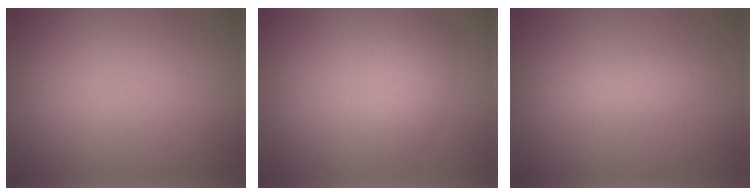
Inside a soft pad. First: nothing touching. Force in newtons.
{"total": 2.0, "press": 2.0, "slide": 0.1}
{"total": 1.6, "press": 1.6, "slide": 0.1}